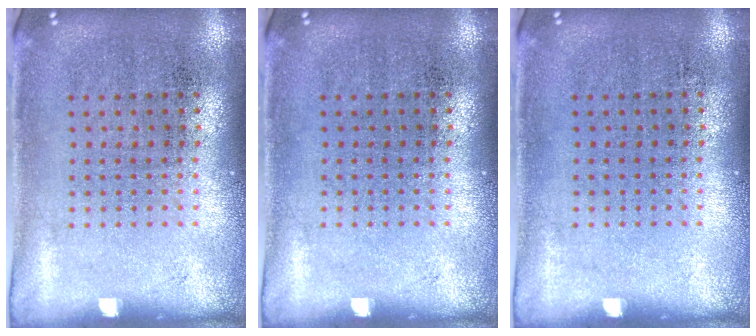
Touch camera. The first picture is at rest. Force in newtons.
{"total": 0.0}
{"total": 0.0}